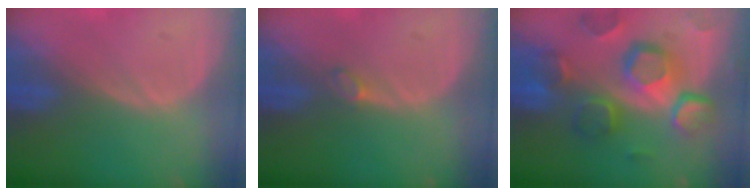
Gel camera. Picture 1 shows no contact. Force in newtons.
{"total": 1.2, "press": 1.1, "slide": 0.2}
{"total": 12.4, "press": 10.6, "slide": 6.3}